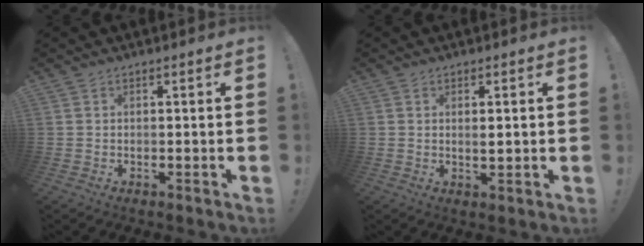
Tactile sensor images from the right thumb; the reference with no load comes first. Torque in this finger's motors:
{"motor_torque": [-0.25, 0.20, -0.43, 0.02, 0.08]}